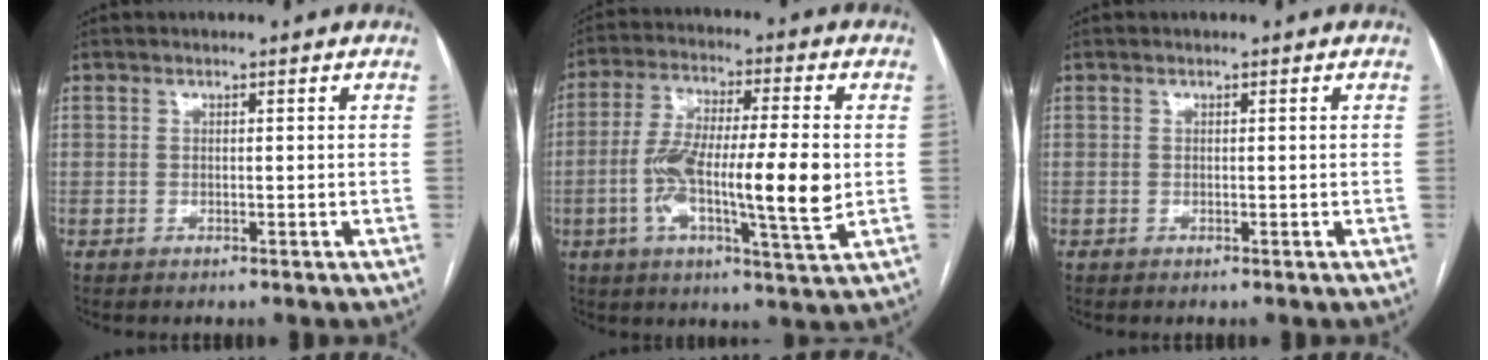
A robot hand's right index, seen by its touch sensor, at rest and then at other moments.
{"total": 15.6, "force": [-1.8, 2.3, 15.3], "torque": [-0.278, 0.002, -0.034]}
{"total": 0.0}